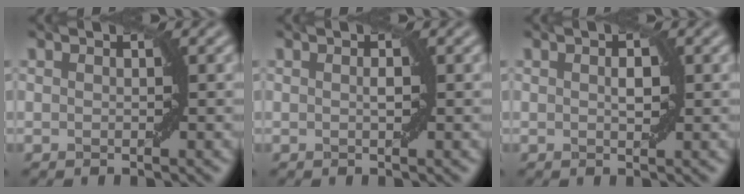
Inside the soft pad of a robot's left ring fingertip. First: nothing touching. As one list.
[{"total": 0.7, "force": [0.1, 0.1, 0.7], "torque": [-0.011, 0.002, 0.003]}, {"total": 1.3, "force": [0.2, 0.6, 1.1], "torque": [-0.018, 0.003, 0.005]}]